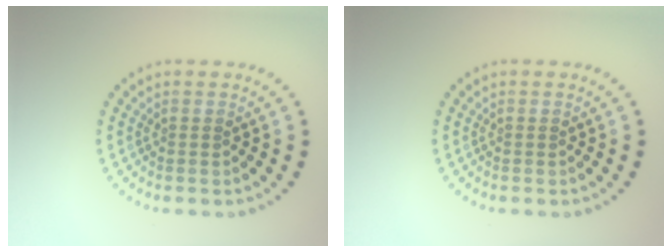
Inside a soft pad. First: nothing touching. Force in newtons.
{"total": 0.0}